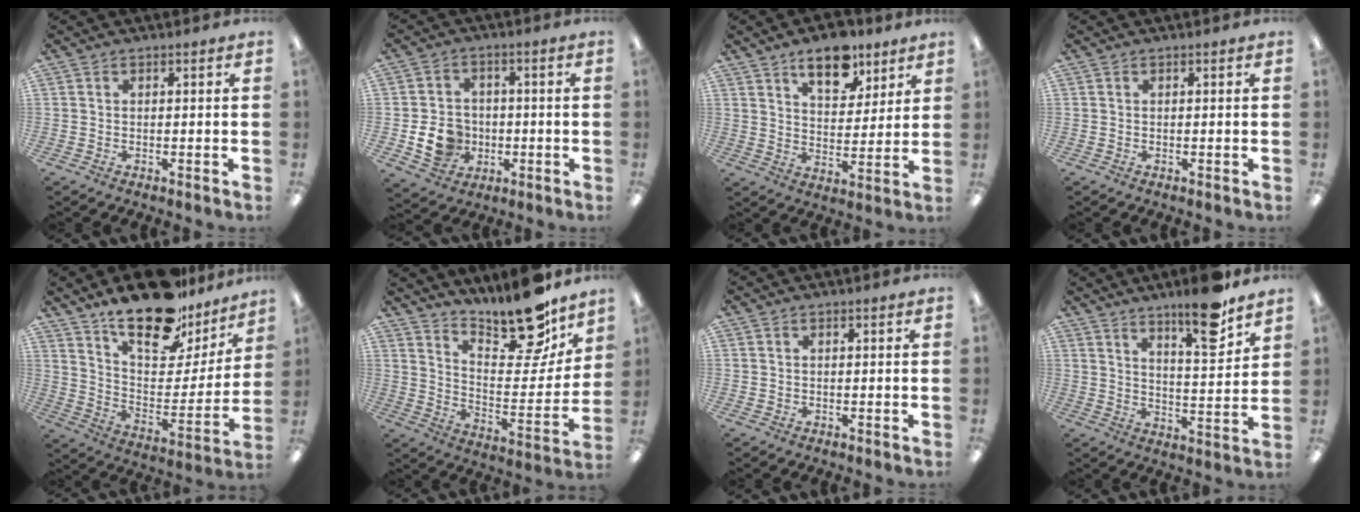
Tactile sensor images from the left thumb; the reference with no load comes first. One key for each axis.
{"total": 9.0, "fx": -2.3, "fy": 7.7, "fz": 4.0, "tx": -0.082, "ty": 0.017, "tz": -0.038}
{"total": 12.2, "fx": 8.6, "fy": 6.1, "fz": 6.2, "tx": -0.073, "ty": -0.043, "tz": 0.148}
{"total": 0.0}
{"total": 22.1, "fx": 17.1, "fy": 8.6, "fz": 11.0, "tx": -0.170, "ty": -0.115, "tz": 0.295}
{"total": 18.6, "fx": 16.1, "fy": 5.0, "fz": 7.9, "tx": -0.107, "ty": -0.130, "tz": 0.271}
{"total": 0.6, "fx": 0.2, "fy": 0.5, "fz": -0.1, "tx": 0.001, "ty": 0.004, "tz": 0.002}
{"total": 13.3, "fx": 10.0, "fy": 2.8, "fz": 8.2, "tx": -0.112, "ty": -0.063, "tz": 0.162}